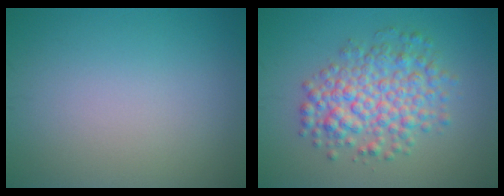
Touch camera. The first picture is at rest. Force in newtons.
{"total": 5.8, "press": 5.8, "slide": 0.1}